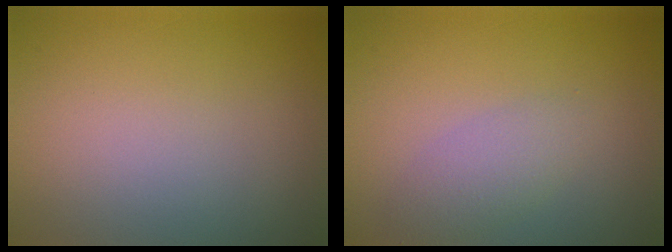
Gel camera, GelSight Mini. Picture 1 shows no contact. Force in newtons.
{"total": 2.1, "press": 2.1, "slide": 0.1}